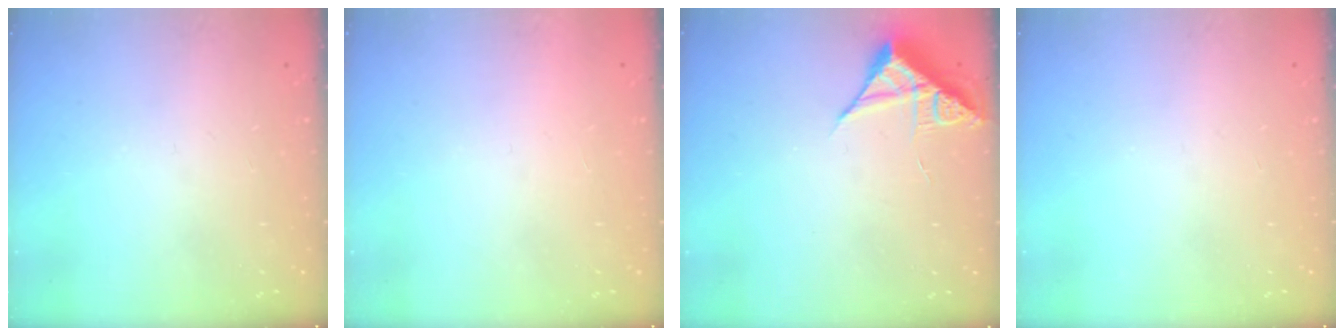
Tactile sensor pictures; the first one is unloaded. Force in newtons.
{"total": 1.6, "press": 1.6, "slide": 0.1}
{"total": 7.1, "press": 7.1, "slide": 0.3}
{"total": 0.0}